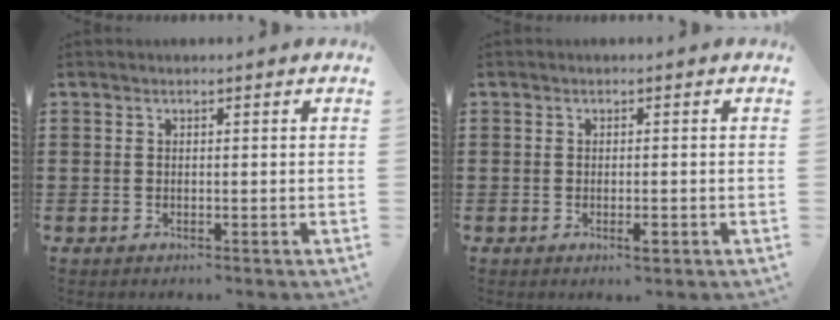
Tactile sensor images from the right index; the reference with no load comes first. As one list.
[{"total": 1.6, "force": [-0.6, 0.4, 1.4], "torque": [-0.025, -0.003, -0.010]}]